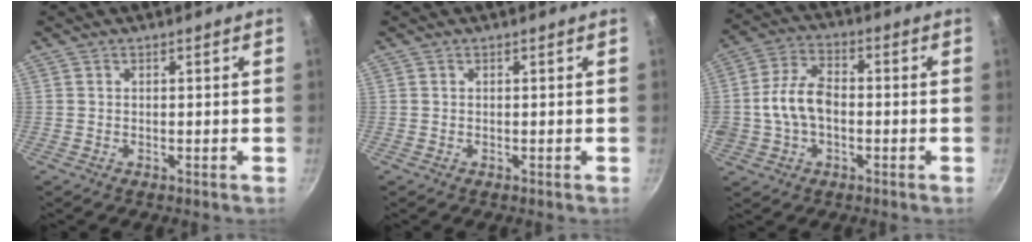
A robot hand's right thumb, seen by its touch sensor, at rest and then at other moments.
{"total": 0.0}
{"total": 9.9, "force": [-1.0, 6.6, 7.4], "torque": [-0.133, 0.030, -0.025]}